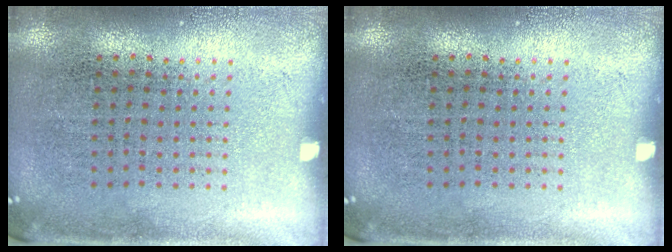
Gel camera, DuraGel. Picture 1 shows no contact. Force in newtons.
{"total": 0.0}